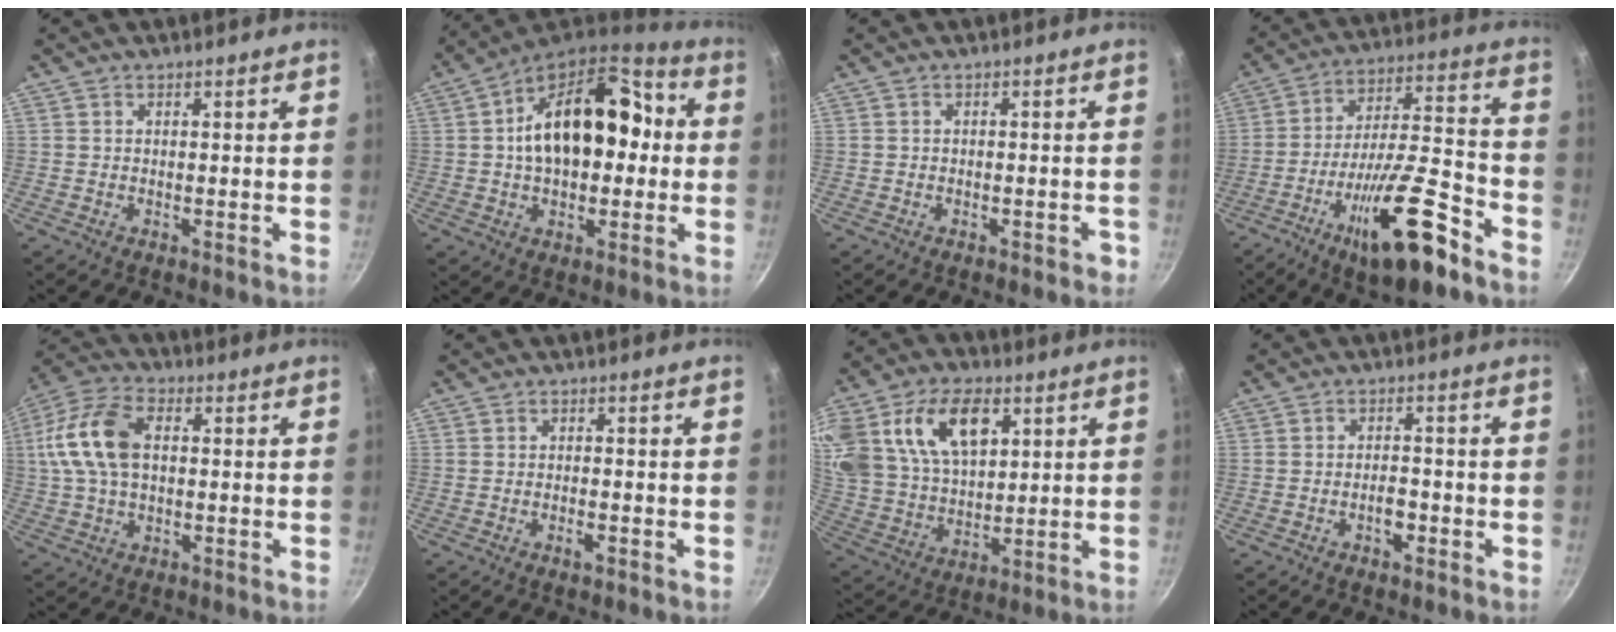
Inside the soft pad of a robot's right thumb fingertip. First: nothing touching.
{"total": 21.1, "force": [1.4, 13.3, 16.3], "torque": [-0.236, 0.042, 0.011]}
{"total": 1.3, "force": [-0.8, 0.7, 0.7], "torque": [0.000, 0.017, -0.002]}
{"total": 20.0, "force": [-10.9, 5.7, 15.8], "torque": [-0.236, 0.058, -0.181]}
{"total": 13.8, "force": [1.5, 8.5, 10.8], "torque": [-0.210, 0.024, 0.015]}
{"total": 1.5, "force": [-0.8, 0.4, 1.1], "torque": [-0.023, 0.005, -0.016]}
{"total": 23.3, "force": [9.1, 14.8, 15.5], "torque": [-0.306, 0.003, 0.174]}
{"total": 3.1, "force": [-1.5, 1.6, 2.2], "torque": [-0.023, 0.016, -0.023]}